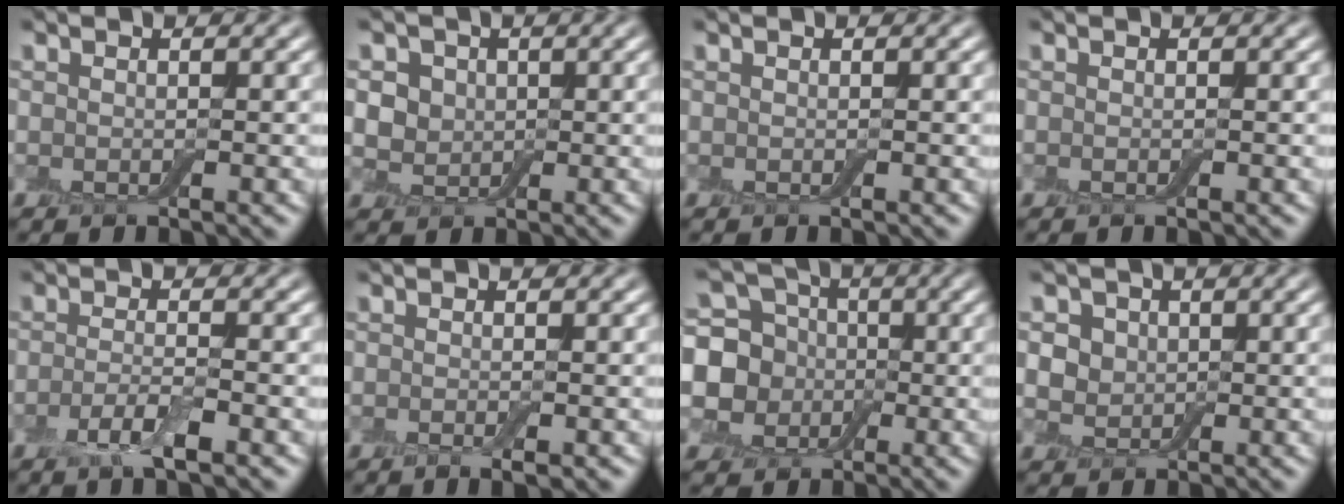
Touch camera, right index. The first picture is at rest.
{"total": 4.1, "force": [1.1, 3.5, 1.9], "torque": [-0.036, 0.010, 0.008]}
{"total": 0.0}
{"total": 0.0}
{"total": 2.8, "force": [-1.3, 0.7, 2.4], "torque": [-0.050, 0.000, -0.030]}
{"total": 1.6, "force": [-0.5, 0.4, 1.4], "torque": [-0.020, -0.007, -0.009]}
{"total": 6.6, "force": [-0.5, 5.8, 3.0], "torque": [-0.058, -0.003, -0.030]}
{"total": 4.4, "force": [1.5, 3.5, 2.0], "torque": [-0.043, 0.011, 0.014]}